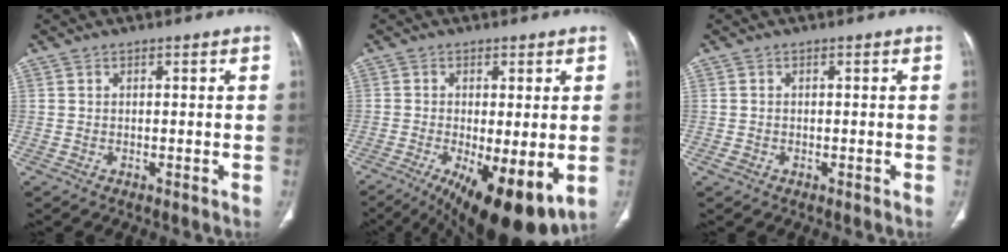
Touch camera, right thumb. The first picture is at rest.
{"total": 15.4, "force": [-5.5, 5.2, 13.4], "torque": [-0.190, -0.026, -0.074]}
{"total": 1.0, "force": [-0.4, 0.8, 0.4], "torque": [-0.010, 0.004, -0.006]}